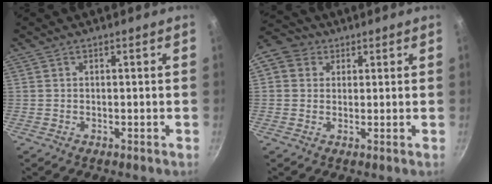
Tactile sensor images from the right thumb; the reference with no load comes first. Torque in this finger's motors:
{"motor_torque": [0.55, 0.66, 0.35, -0.17, 0.11]}